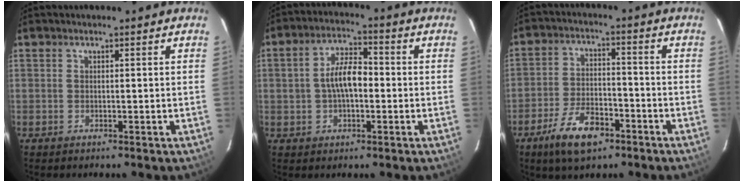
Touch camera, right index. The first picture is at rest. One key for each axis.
{"total": 7.5, "fx": -0.5, "fy": 3.9, "fz": 6.3, "tx": -0.120, "ty": 0.017, "tz": -0.005}
{"total": 10.6, "fx": -6.6, "fy": 4.8, "fz": 6.7, "tx": -0.150, "ty": -0.002, "tz": -0.114}